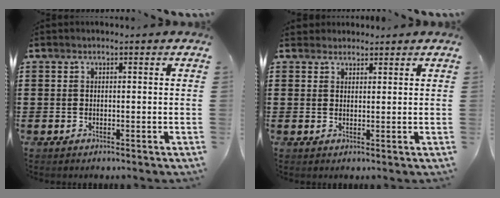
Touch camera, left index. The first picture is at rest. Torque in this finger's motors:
{"motor_torque": [0.39, -0.39, 0.11, 0.02]}